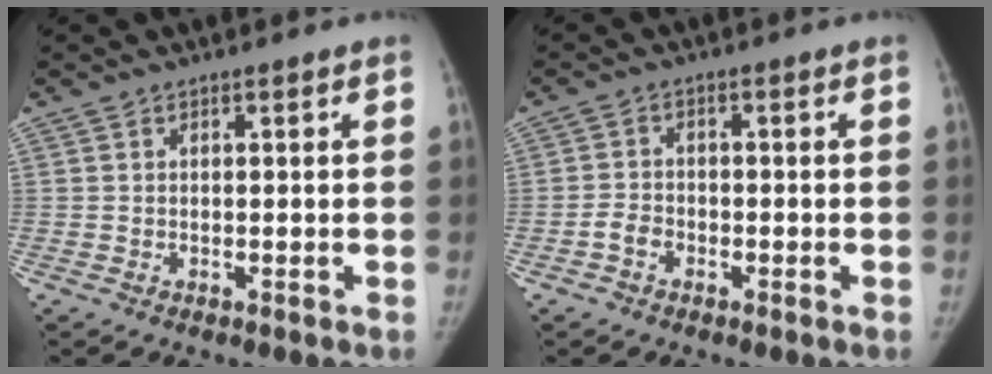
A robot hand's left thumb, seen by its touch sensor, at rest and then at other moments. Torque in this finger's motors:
{"motor_torque": [-0.54, 0.49, 0.46, 0.26, -0.01]}